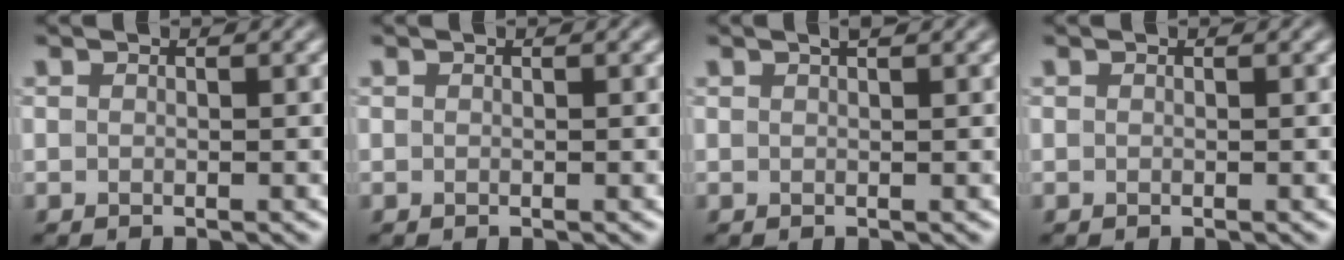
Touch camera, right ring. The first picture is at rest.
{"total": 0.0}
{"total": 0.7, "force": [0.5, 0.1, 0.4], "torque": [-0.010, 0.006, 0.010]}
{"total": 0.0}